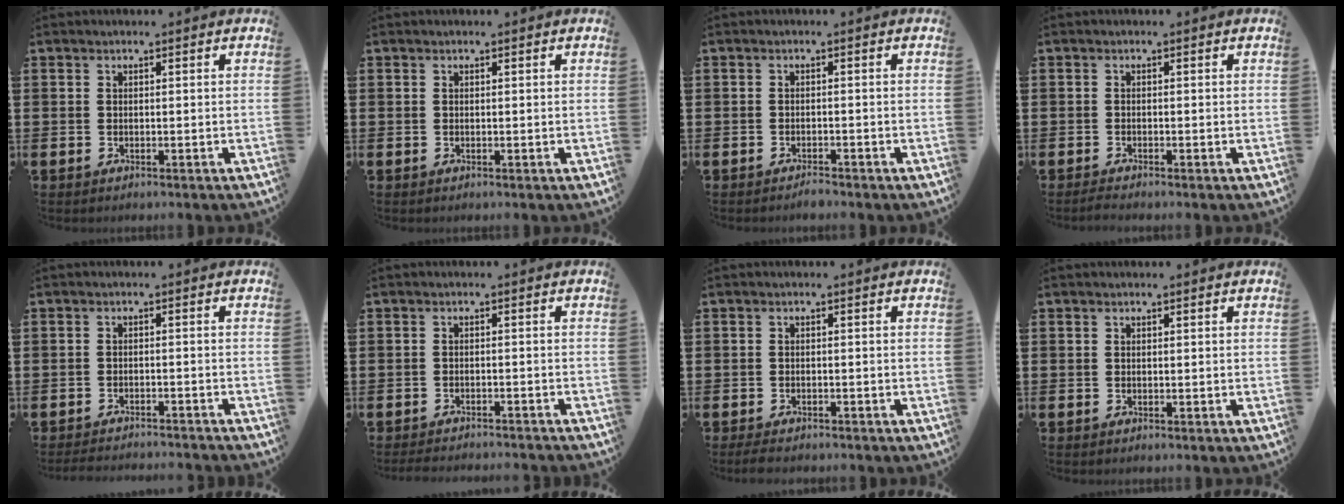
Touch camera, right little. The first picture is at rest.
{"total": 0.0}
{"total": 1.2, "force": [-1.1, 0.1, 0.2], "torque": [-0.007, 0.000, -0.023]}
{"total": 0.8, "force": [-0.7, 0.0, 0.5], "torque": [-0.008, -0.002, -0.014]}
{"total": 2.0, "force": [-2.0, -0.1, 0.2], "torque": [-0.003, 0.002, -0.040]}
{"total": 1.7, "force": [-1.6, -0.1, 0.2], "torque": [-0.004, 0.002, -0.033]}
{"total": 1.2, "force": [-1.1, 0.3, 0.4], "torque": [-0.010, 0.001, -0.023]}
{"total": 0.0}